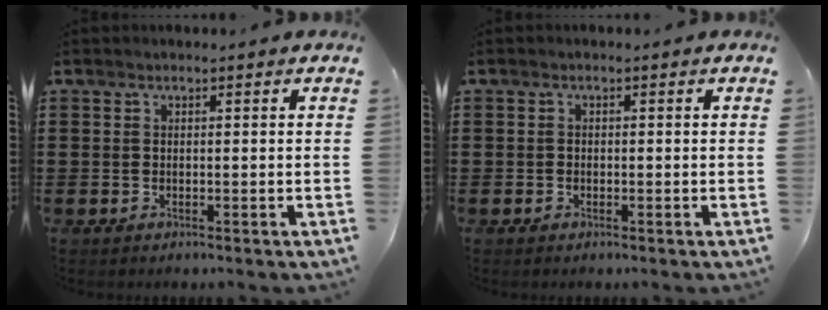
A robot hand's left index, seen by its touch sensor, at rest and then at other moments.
{"total": 0.8, "force": [-0.6, 0.4, 0.1], "torque": [-0.003, 0.000, -0.013]}